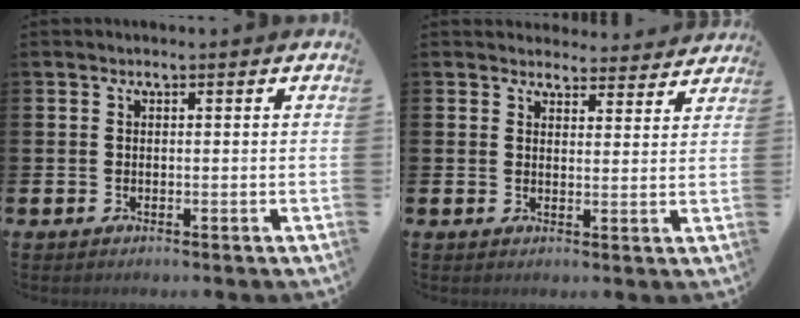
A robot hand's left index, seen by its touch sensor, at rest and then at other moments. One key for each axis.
{"total": 3.7, "fx": 3.5, "fy": 1.0, "fz": -0.2, "tx": 0.007, "ty": -0.023, "tz": 0.062}